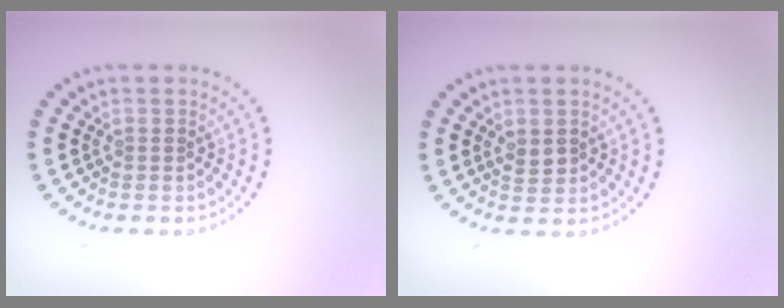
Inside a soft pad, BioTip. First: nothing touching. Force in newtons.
{"total": 1.4, "press": 1.4, "slide": 0.2}